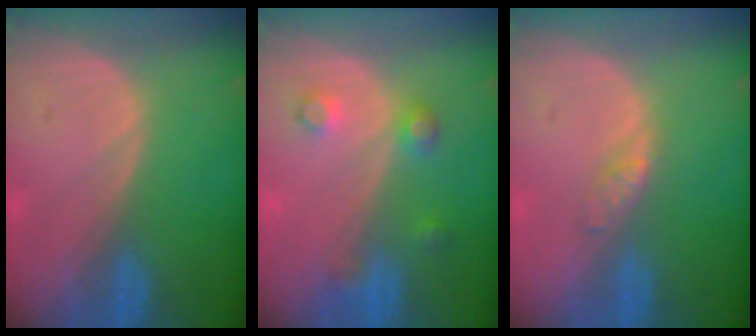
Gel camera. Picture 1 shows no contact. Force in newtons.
{"total": 3.6, "press": 3.5, "slide": 0.1}
{"total": 2.0, "press": 2.0, "slide": 0.1}